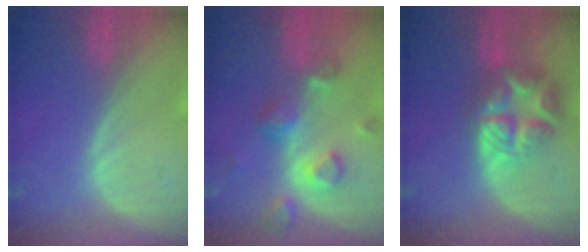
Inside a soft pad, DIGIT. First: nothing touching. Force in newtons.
{"total": 7.8, "press": 7.0, "slide": 3.5}
{"total": 8.6, "press": 8.6, "slide": 0.6}